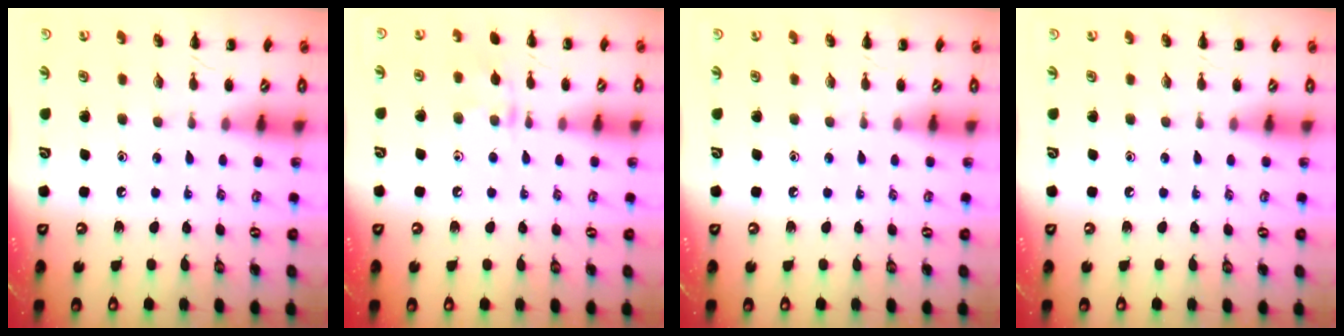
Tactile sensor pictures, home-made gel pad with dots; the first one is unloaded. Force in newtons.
{"total": 7.8, "press": 7.7, "slide": 1.2}
{"total": 0.0}
{"total": 0.0}